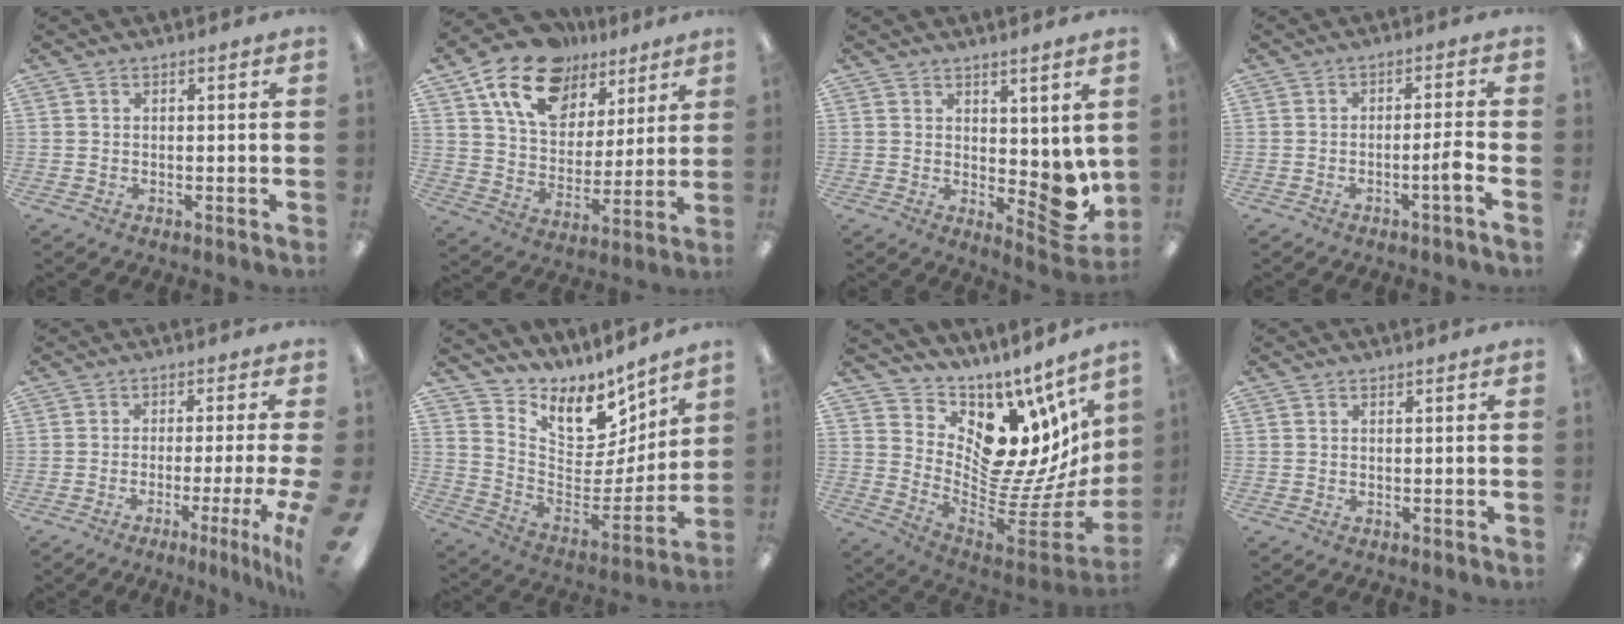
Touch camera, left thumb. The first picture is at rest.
{"total": 16.7, "force": [10.3, 10.7, 7.6], "torque": [-0.136, -0.050, 0.192]}
{"total": 6.8, "force": [0.5, 4.3, 5.2], "torque": [-0.039, -0.031, 0.019]}
{"total": 3.5, "force": [-2.0, -0.4, 2.9], "torque": [-0.044, -0.006, -0.035]}
{"total": 5.5, "force": [-2.1, -0.6, 5.0], "torque": [-0.080, -0.015, -0.030]}
{"total": 11.2, "force": [8.8, 6.2, 3.1], "torque": [-0.046, -0.102, 0.162]}
{"total": 10.9, "force": [4.6, 7.8, 6.1], "torque": [-0.055, -0.100, 0.085]}
{"total": 0.0}